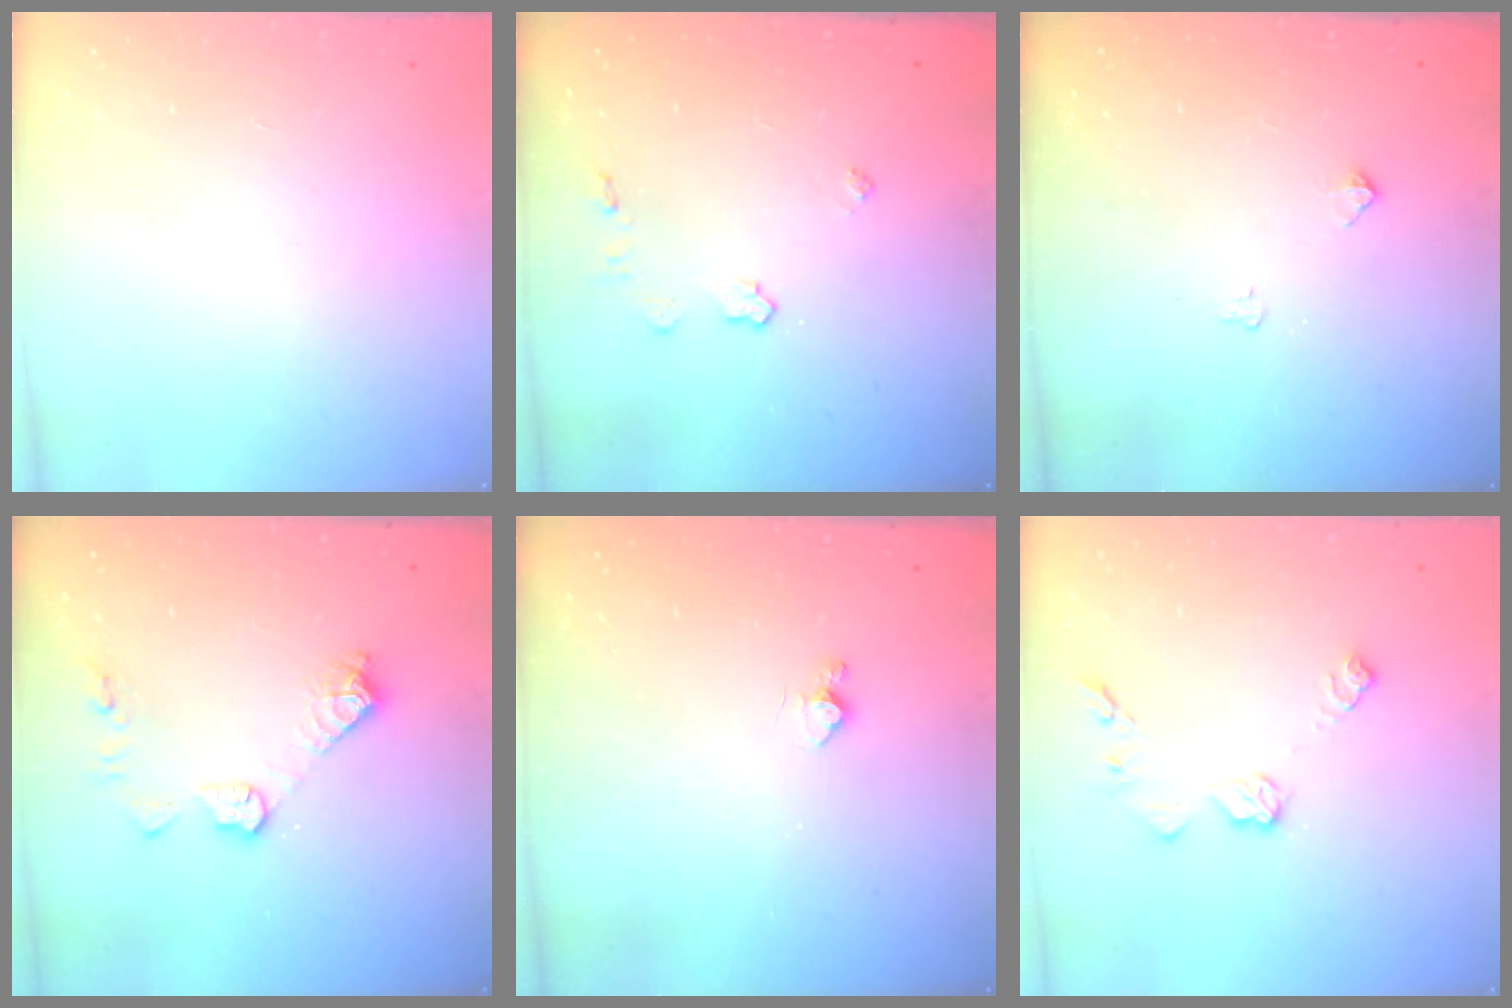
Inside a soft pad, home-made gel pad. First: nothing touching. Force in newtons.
{"total": 4.1, "press": 4.1, "slide": 0.5}
{"total": 4.0, "press": 3.9, "slide": 0.7}
{"total": 9.8, "press": 9.8, "slide": 0.5}
{"total": 3.6, "press": 3.5, "slide": 0.6}
{"total": 8.7, "press": 8.7, "slide": 0.3}